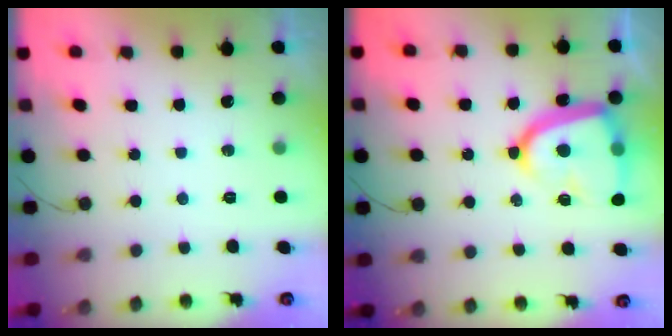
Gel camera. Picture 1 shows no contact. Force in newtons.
{"total": 18.0, "press": 17.9, "slide": 1.6}